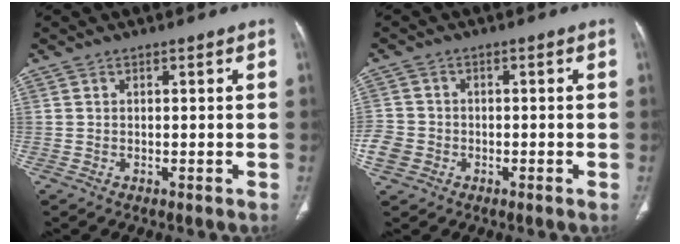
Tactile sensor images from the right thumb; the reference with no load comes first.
{"total": 5.1, "force": [-1.8, 4.5, 1.6], "torque": [-0.033, 0.013, -0.035]}